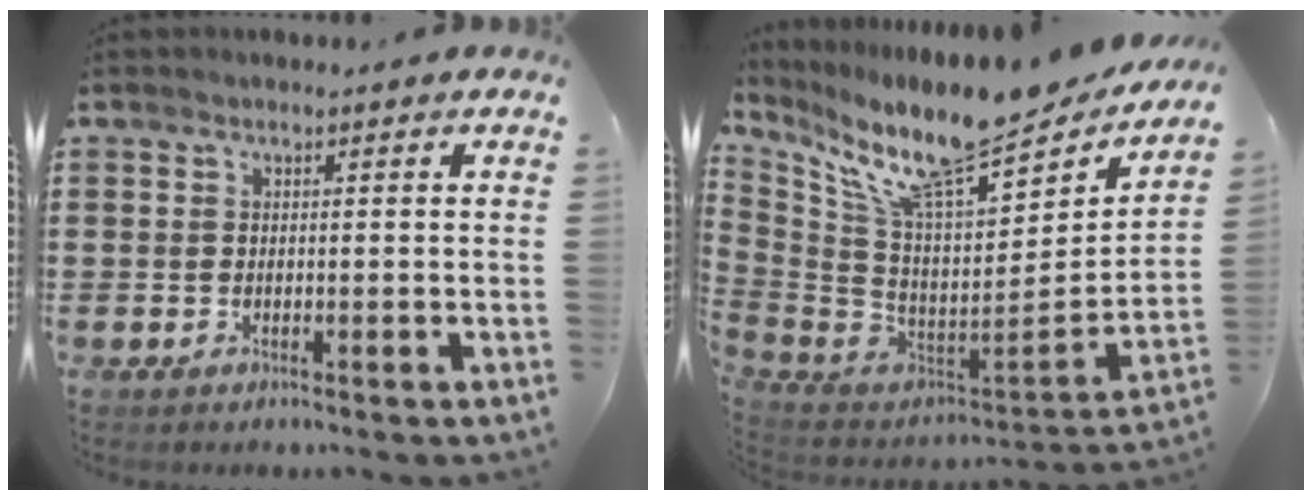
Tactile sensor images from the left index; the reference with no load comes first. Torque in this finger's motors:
{"motor_torque": [2.14, 0.00, 1.05, 0.21]}